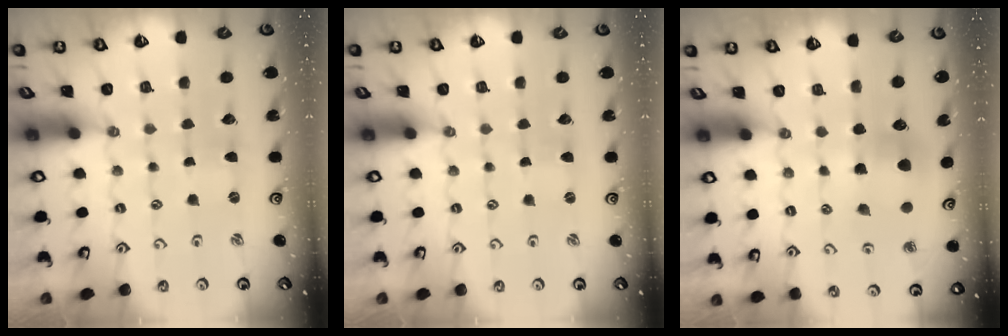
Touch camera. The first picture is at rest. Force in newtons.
{"total": 0.0}
{"total": 7.6, "press": 7.6, "slide": 0.7}